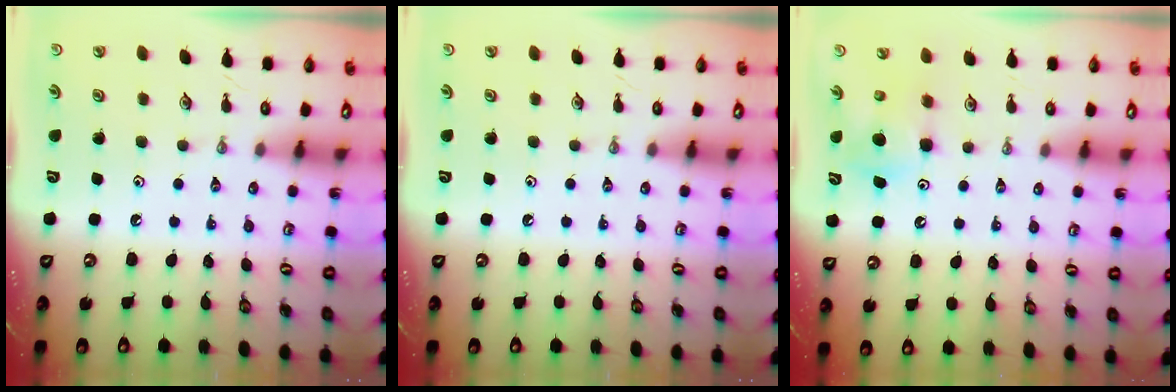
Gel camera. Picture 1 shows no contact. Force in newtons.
{"total": 0.0}
{"total": 6.8, "press": 6.8, "slide": 0.4}